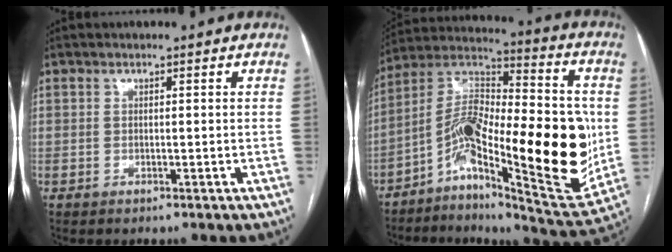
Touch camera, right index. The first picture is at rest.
{"total": 25.8, "force": [-4.3, 6.6, 24.5], "torque": [-0.388, 0.018, -0.065]}